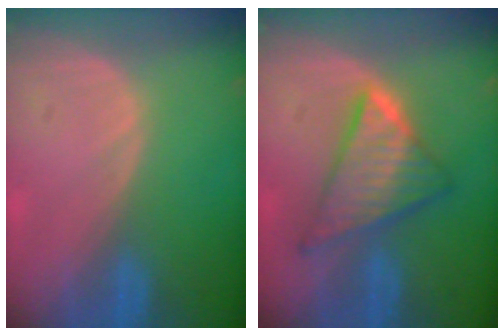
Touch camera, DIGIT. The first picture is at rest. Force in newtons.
{"total": 8.2, "press": 8.1, "slide": 0.5}